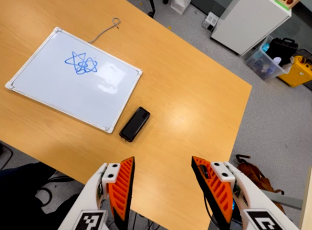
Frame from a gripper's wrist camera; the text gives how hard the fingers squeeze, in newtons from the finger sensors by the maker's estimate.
{"total": 0.0}